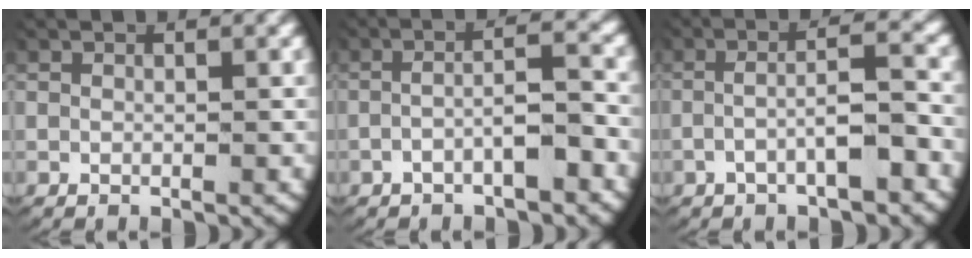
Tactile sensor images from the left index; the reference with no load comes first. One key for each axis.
{"total": 3.5, "fx": -1.6, "fy": 0.6, "fz": 3.0, "tx": -0.055, "ty": 0.001, "tz": -0.027}
{"total": 4.0, "fx": -1.6, "fy": 0.9, "fz": 3.6, "tx": -0.070, "ty": 0.002, "tz": -0.025}